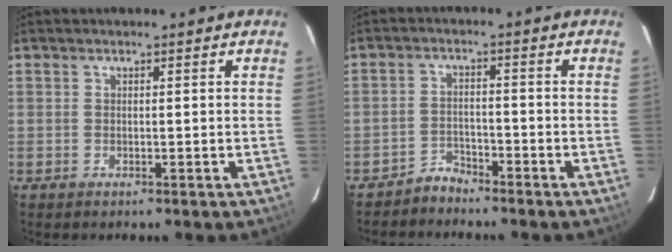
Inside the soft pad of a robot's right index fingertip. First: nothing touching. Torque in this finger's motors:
{"motor_torque": [0.00, -0.07, -0.07, -0.04]}